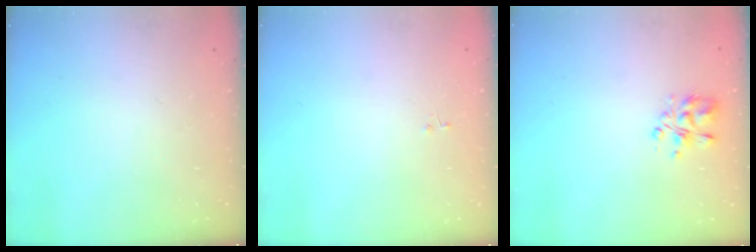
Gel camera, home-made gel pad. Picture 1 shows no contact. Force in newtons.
{"total": 0.0}
{"total": 4.7, "press": 4.6, "slide": 0.7}